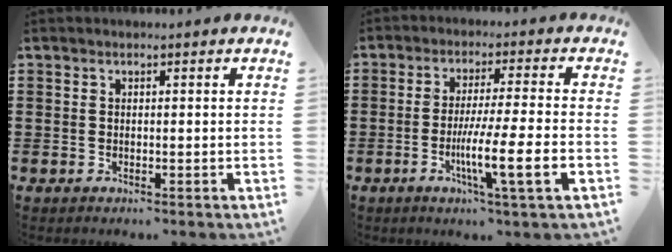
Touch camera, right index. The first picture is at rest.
{"total": 9.2, "force": [-3.1, 0.1, 8.6], "torque": [-0.155, -0.015, -0.058]}